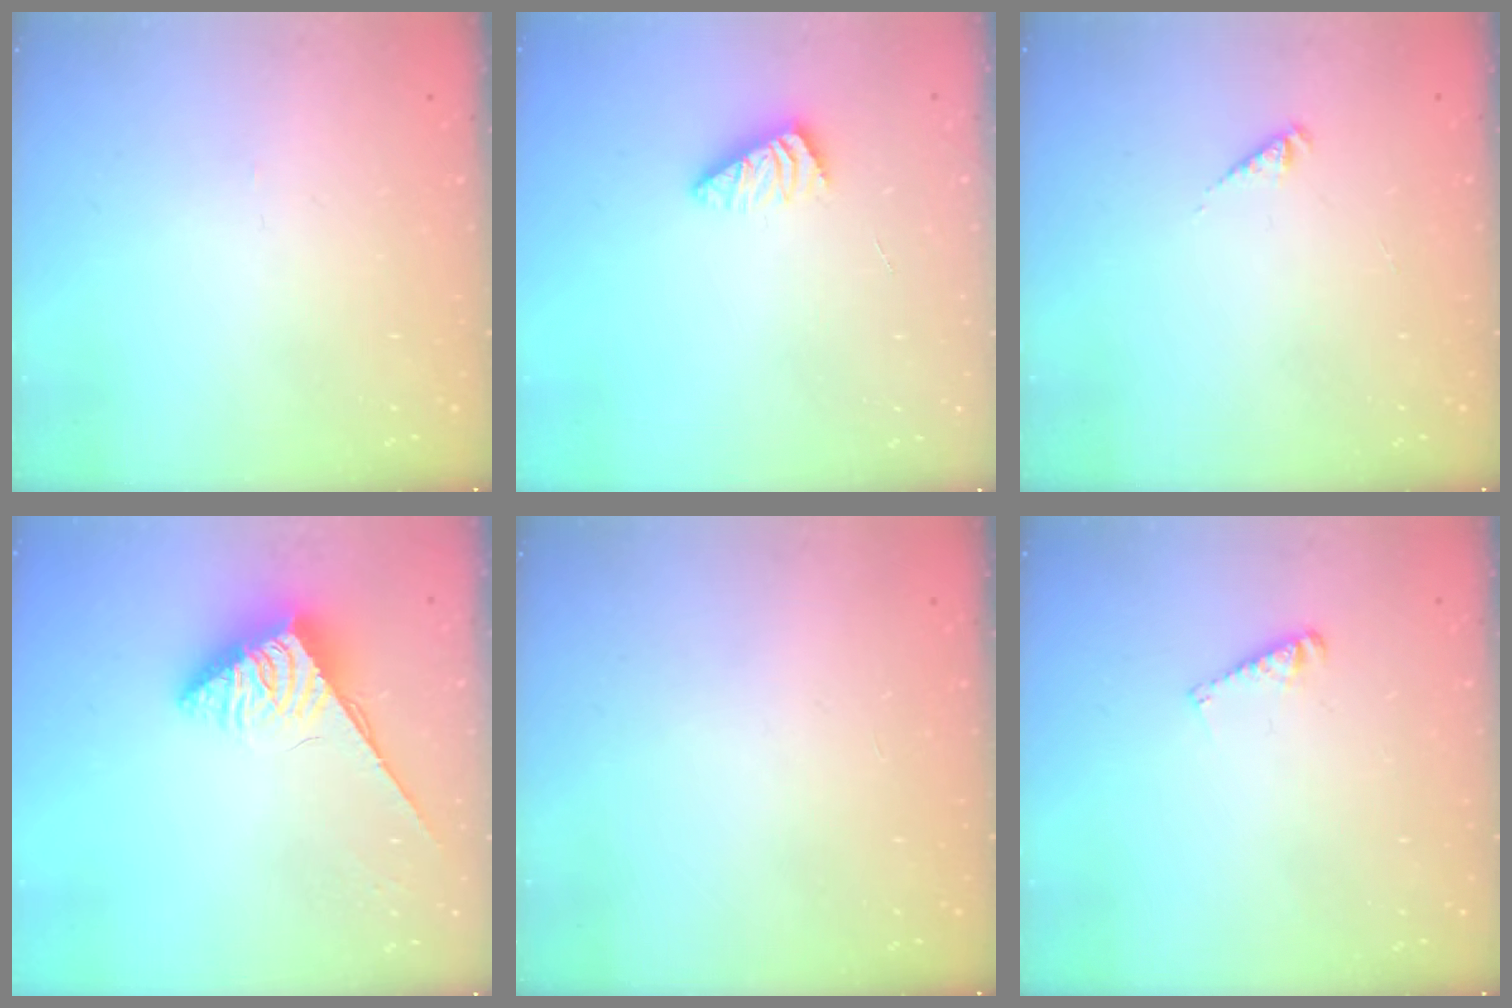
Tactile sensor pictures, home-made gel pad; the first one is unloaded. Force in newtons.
{"total": 2.2, "press": 2.2, "slide": 0.4}
{"total": 2.4, "press": 2.4, "slide": 0.4}
{"total": 3.9, "press": 3.9, "slide": 0.5}
{"total": 0.0}
{"total": 3.5, "press": 3.5, "slide": 0.3}